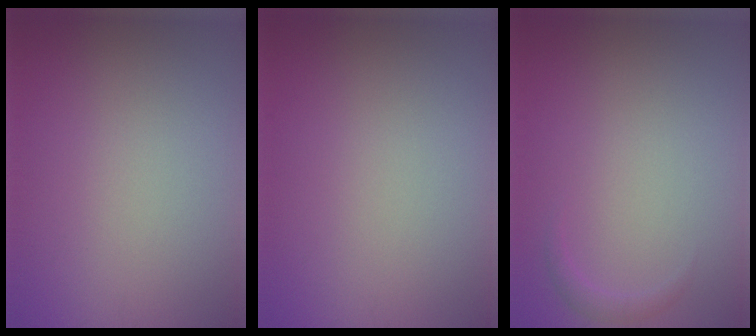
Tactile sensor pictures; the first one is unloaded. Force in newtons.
{"total": 0.0}
{"total": 0.9, "press": 0.9, "slide": 0.1}